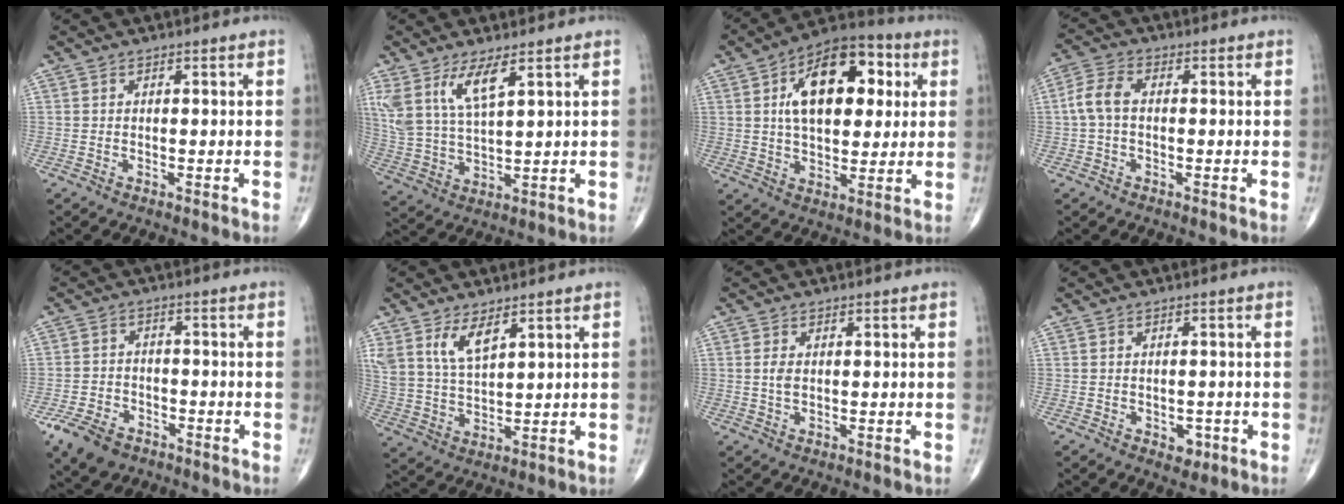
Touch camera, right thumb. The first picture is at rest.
{"total": 9.7, "force": [5.3, 3.0, 7.6], "torque": [-0.163, -0.021, 0.115]}
{"total": 18.6, "force": [4.7, 10.5, 14.6], "torque": [-0.193, 0.012, 0.070]}
{"total": 5.3, "force": [-0.2, 3.2, 4.2], "torque": [-0.093, 0.016, -0.011]}
{"total": 8.2, "force": [-5.1, 5.2, 3.8], "torque": [-0.070, 0.020, -0.086]}
{"total": 7.1, "force": [4.2, 3.0, 4.8], "torque": [-0.089, -0.022, 0.091]}
{"total": 2.0, "force": [0.2, 1.1, 1.6], "torque": [-0.034, -0.002, 0.003]}
{"total": 2.5, "force": [-1.0, 1.8, 1.5], "torque": [-0.006, 0.002, -0.009]}